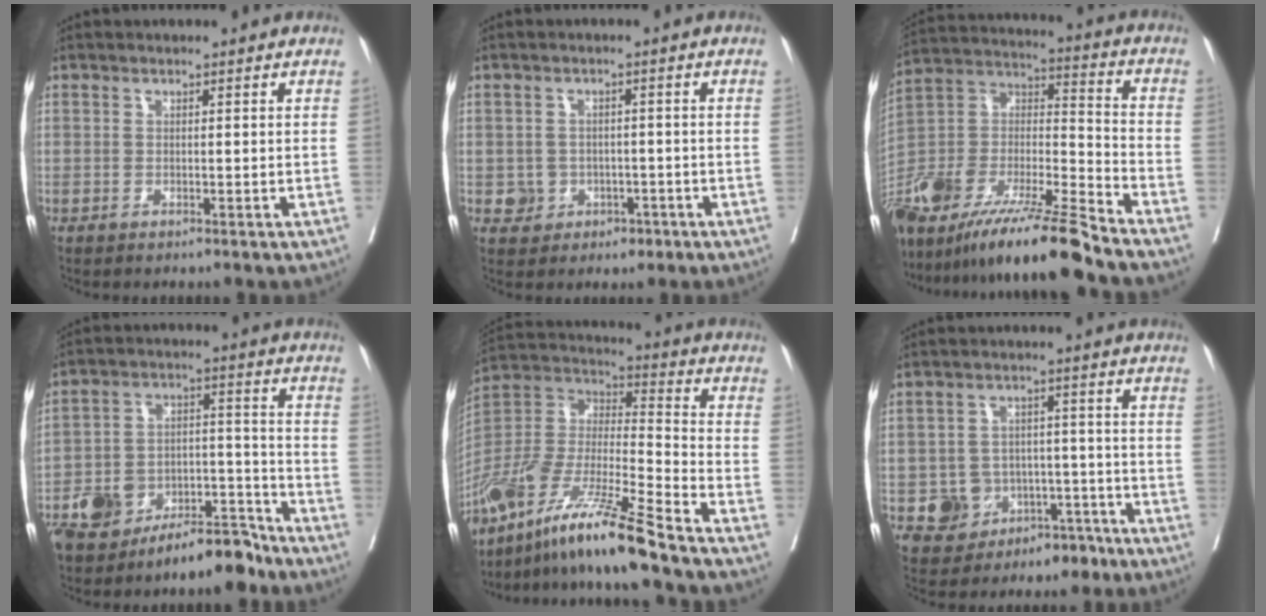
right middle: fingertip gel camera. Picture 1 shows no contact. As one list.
[{"total": 3.8, "force": [-1.3, 3.5, 0.8], "torque": [-0.002, 0.013, -0.008]}, {"total": 24.6, "force": [-19.8, 1.8, 14.4], "torque": [-0.292, -0.022, -0.371]}, {"total": 12.3, "force": [-9.2, 5.0, 6.4], "torque": [-0.098, 0.034, -0.158]}, {"total": 19.7, "force": [-14.5, 0.3, 13.3], "torque": [-0.296, -0.036, -0.279]}, {"total": 8.2, "force": [-4.1, 6.8, 1.9], "torque": [-0.022, 0.025, -0.051]}]